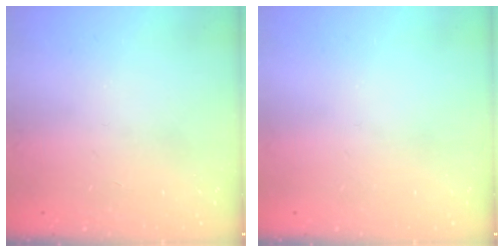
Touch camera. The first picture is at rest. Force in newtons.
{"total": 0.0}